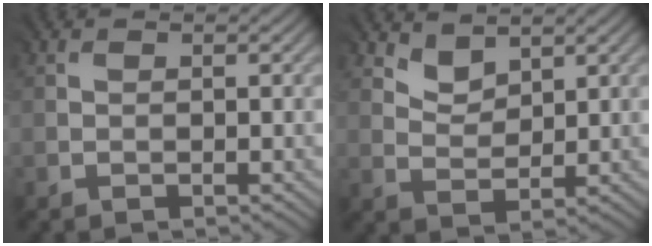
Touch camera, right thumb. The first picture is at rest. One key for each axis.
{"total": 2.9, "fx": 2.6, "fy": 1.1, "fz": 0.4, "tx": -0.012, "ty": -0.005, "tz": 0.059}